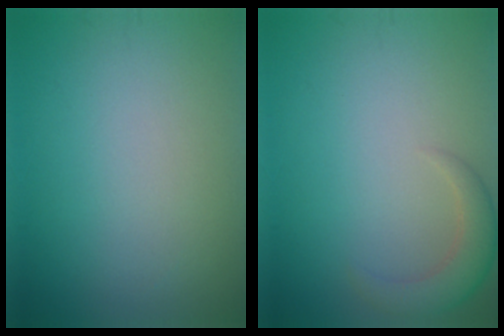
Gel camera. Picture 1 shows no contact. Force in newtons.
{"total": 2.9, "press": 2.9, "slide": 0.3}